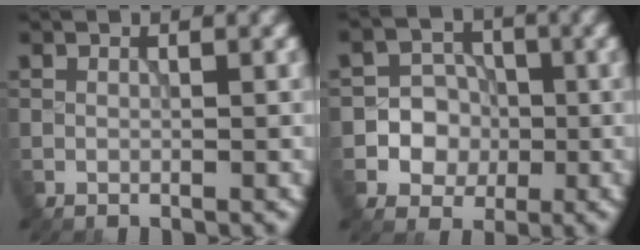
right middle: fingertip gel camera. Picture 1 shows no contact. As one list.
[{"total": 5.0, "force": [-1.0, 4.7, 1.3], "torque": [-0.005, 0.019, -0.038]}]